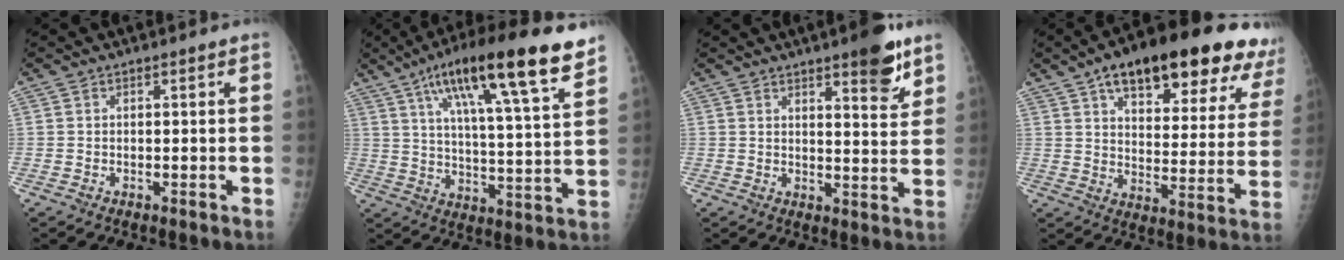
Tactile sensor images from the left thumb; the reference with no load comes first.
{"total": 22.0, "force": [13.2, 3.8, 17.2], "torque": [-0.261, -0.033, 0.211]}
{"total": 8.4, "force": [5.4, 2.1, 6.1], "torque": [-0.066, -0.033, 0.072]}
{"total": 26.9, "force": [16.7, 10.1, 18.5], "torque": [-0.223, -0.025, 0.227]}